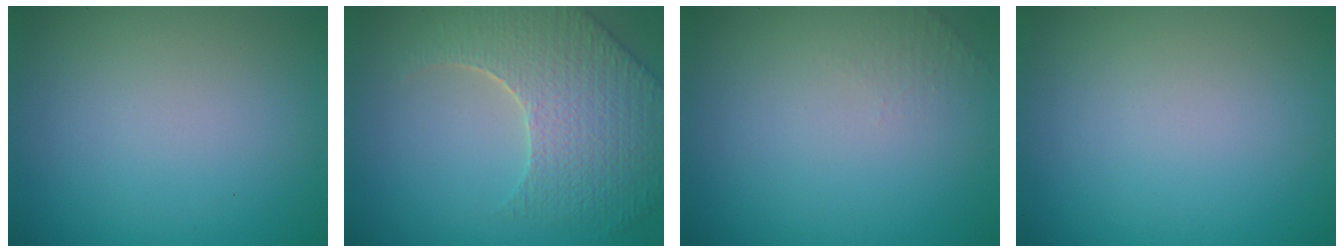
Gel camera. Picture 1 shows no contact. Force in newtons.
{"total": 7.1, "press": 5.6, "slide": 4.4}
{"total": 1.0, "press": 0.9, "slide": 0.3}
{"total": 0.0}